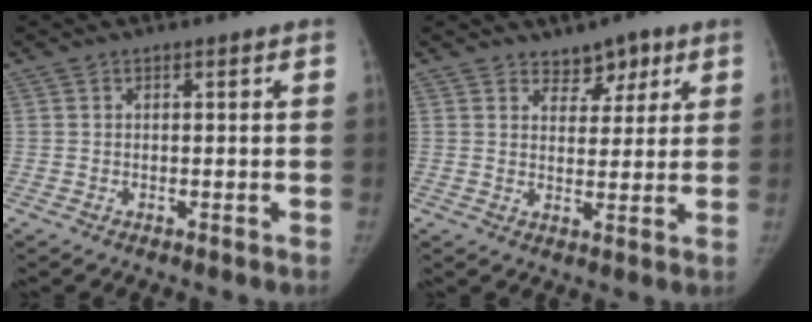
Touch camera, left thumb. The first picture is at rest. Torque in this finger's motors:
{"motor_torque": [0.26, 0.33, -0.25, 0.00, 0.05]}